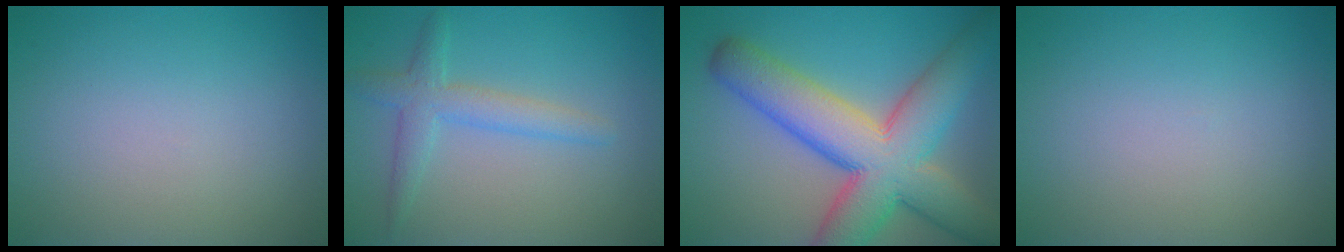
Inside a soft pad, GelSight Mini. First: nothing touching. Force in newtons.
{"total": 3.0, "press": 3.0, "slide": 0.0}
{"total": 11.6, "press": 11.6, "slide": 0.7}
{"total": 0.0}